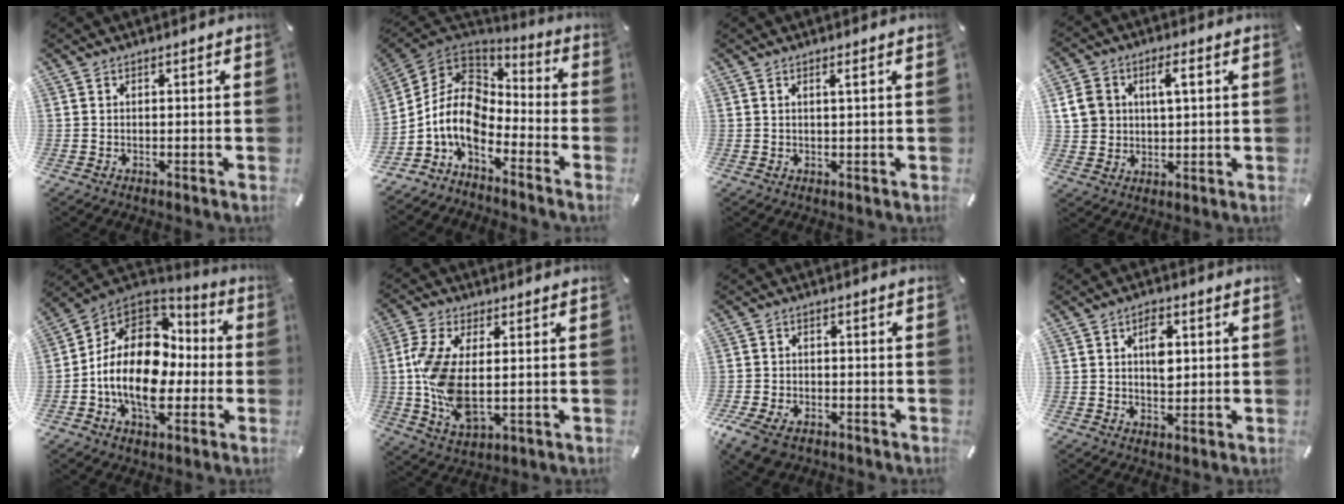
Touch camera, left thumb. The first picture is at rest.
{"total": 10.6, "force": [-4.7, 6.7, 6.8], "torque": [-0.168, 0.003, -0.099]}
{"total": 1.3, "force": [0.5, 0.1, 1.2], "torque": [-0.023, 0.000, 0.008]}
{"total": 7.7, "force": [2.5, 5.8, 4.5], "torque": [-0.096, 0.007, 0.043]}
{"total": 18.3, "force": [-3.1, 12.9, 12.6], "torque": [-0.263, 0.006, -0.055]}
{"total": 13.0, "force": [0.3, 6.5, 11.3], "torque": [-0.255, -0.016, 0.009]}
{"total": 5.9, "force": [-3.6, 3.6, 3.0], "torque": [-0.079, 0.007, -0.071]}
{"total": 6.0, "force": [1.4, 3.7, 4.5], "torque": [-0.063, -0.004, 0.017]}